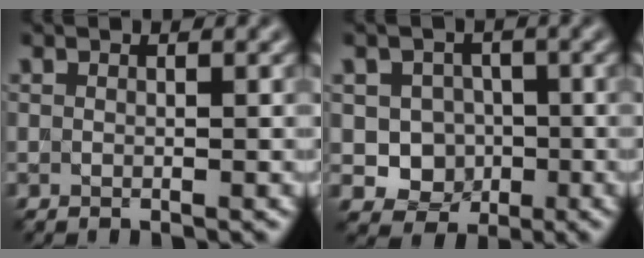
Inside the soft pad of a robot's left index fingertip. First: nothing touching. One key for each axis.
{"total": 3.9, "fx": -0.6, "fy": 3.5, "fz": 1.5, "tx": -0.009, "ty": 0.001, "tz": -0.021}